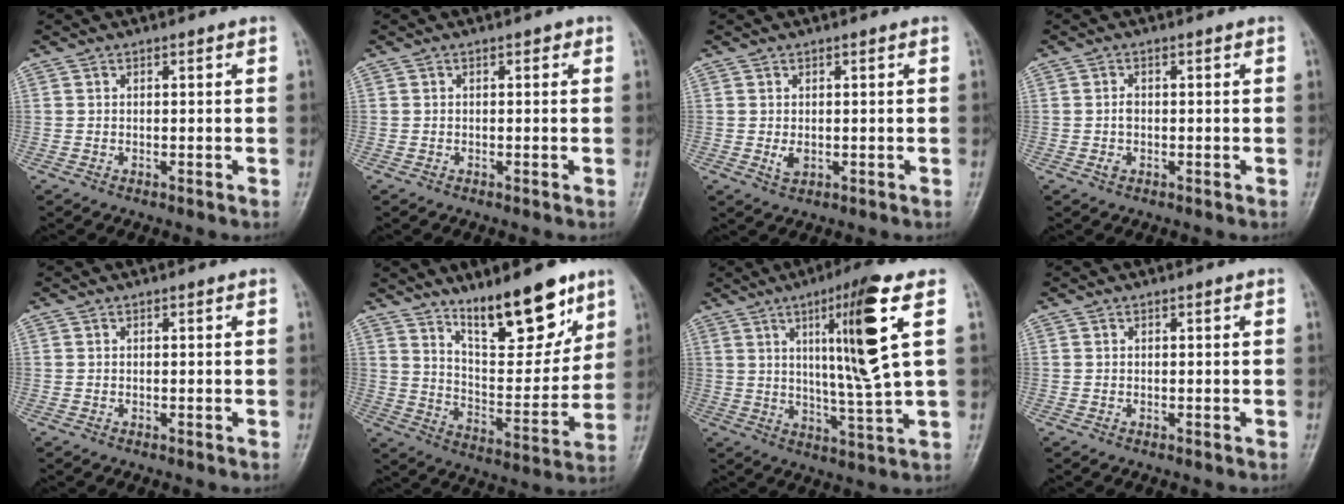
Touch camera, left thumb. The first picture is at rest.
{"total": 0.7, "force": [0.3, 0.6, 0.4], "torque": [0.007, 0.000, -0.003]}
{"total": 2.0, "force": [0.0, 1.4, 1.5], "torque": [-0.018, -0.007, 0.003]}
{"total": 1.6, "force": [-0.1, 1.0, 1.2], "torque": [-0.023, 0.003, -0.004]}
{"total": 0.0}
{"total": 16.7, "force": [11.5, 5.5, 10.8], "torque": [-0.122, -0.083, 0.195]}
{"total": 14.5, "force": [4.7, -0.1, 13.7], "torque": [-0.236, -0.032, 0.078]}
{"total": 0.0}